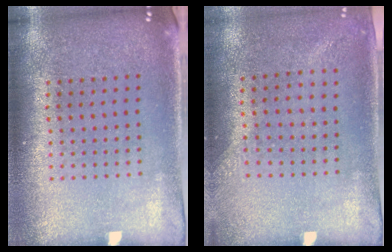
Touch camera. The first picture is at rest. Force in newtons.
{"total": 1.4, "press": 1.1, "slide": 0.9}